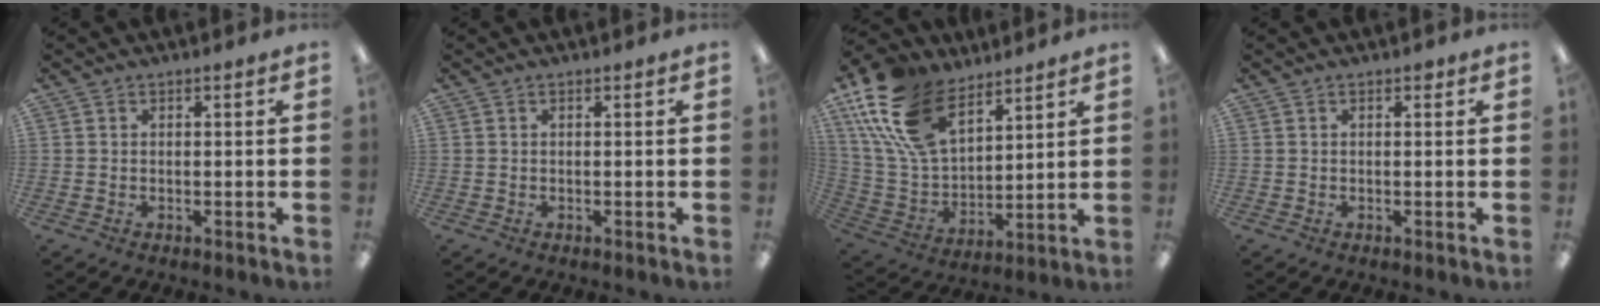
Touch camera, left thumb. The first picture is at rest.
{"total": 0.0}
{"total": 20.7, "force": [11.8, 11.7, 12.3], "torque": [-0.283, -0.044, 0.219]}
{"total": 0.6, "force": [0.4, 0.3, 0.3], "torque": [0.002, 0.000, 0.004]}